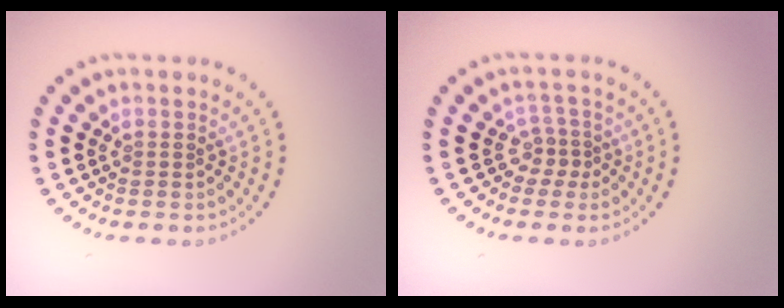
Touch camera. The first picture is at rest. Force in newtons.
{"total": 1.7, "press": 1.2, "slide": 1.3}